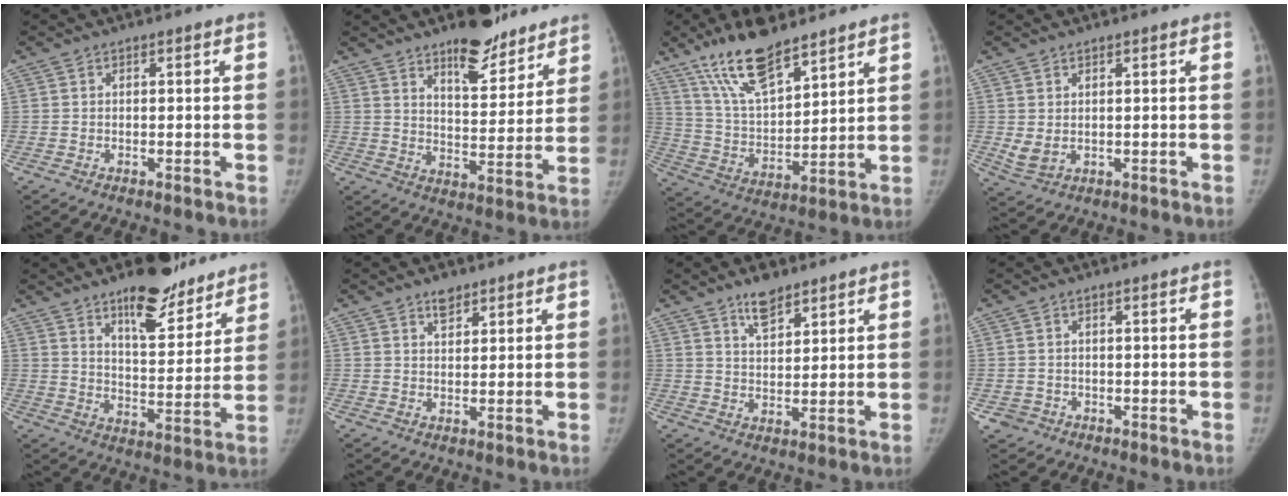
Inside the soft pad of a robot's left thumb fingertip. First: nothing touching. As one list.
[{"total": 12.4, "force": [9.3, 4.7, 6.7], "torque": [-0.059, -0.066, 0.143]}, {"total": 16.1, "force": [11.5, 5.4, 9.8], "torque": [-0.153, -0.056, 0.222]}, {"total": 3.3, "force": [0.7, 2.2, 2.3], "torque": [-0.045, -0.011, 0.025]}, {"total": 14.6, "force": [10.7, 5.4, 8.3], "torque": [-0.075, -0.072, 0.165]}, {"total": 3.2, "force": [2.3, 1.6, 1.5], "torque": [-0.012, -0.015, 0.039]}, {"total": 6.1, "force": [4.5, 2.5, 3.2], "torque": [-0.036, -0.030, 0.079]}, {"total": 2.2, "force": [-0.9, 2.0, 0.0], "torque": [0.008, 0.007, -0.016]}]